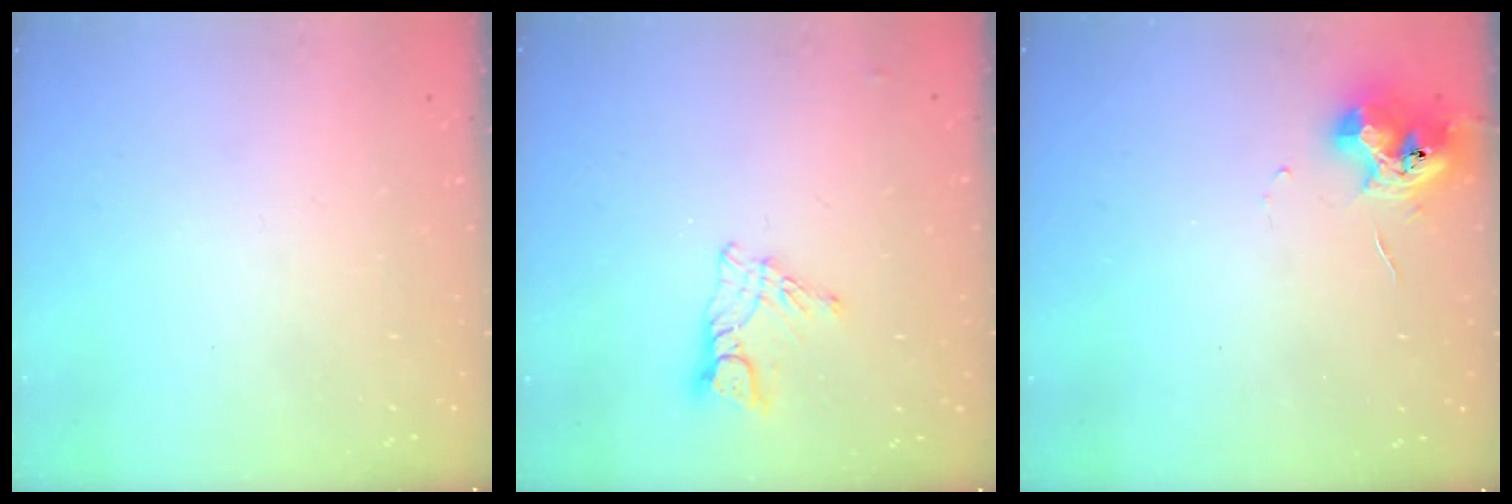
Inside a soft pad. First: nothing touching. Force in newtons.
{"total": 8.0, "press": 8.0, "slide": 0.6}
{"total": 10.4, "press": 10.3, "slide": 0.7}